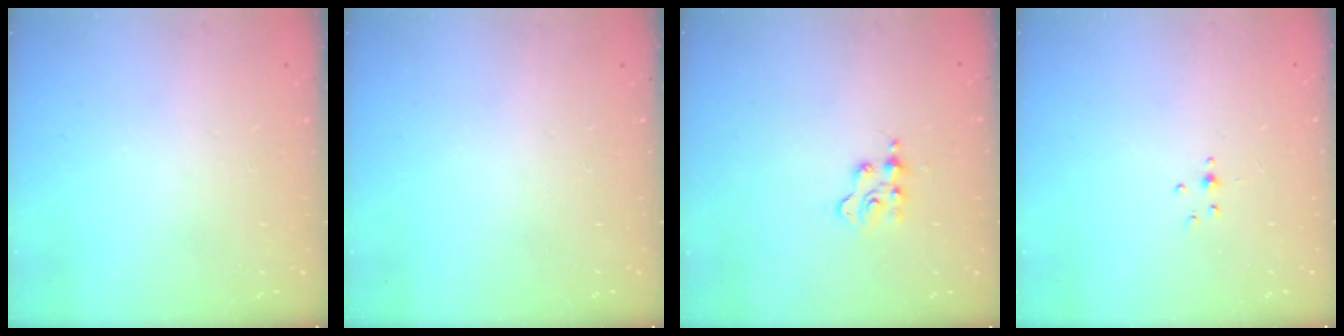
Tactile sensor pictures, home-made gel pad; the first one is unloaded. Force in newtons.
{"total": 0.0}
{"total": 2.4, "press": 2.4, "slide": 0.3}
{"total": 2.3, "press": 1.9, "slide": 1.3}